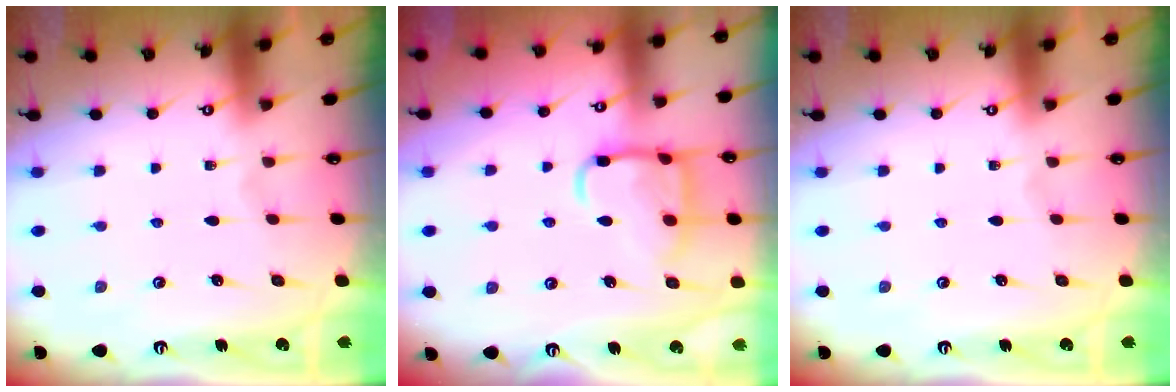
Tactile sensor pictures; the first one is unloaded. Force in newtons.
{"total": 13.0, "press": 13.0, "slide": 1.1}
{"total": 0.0}